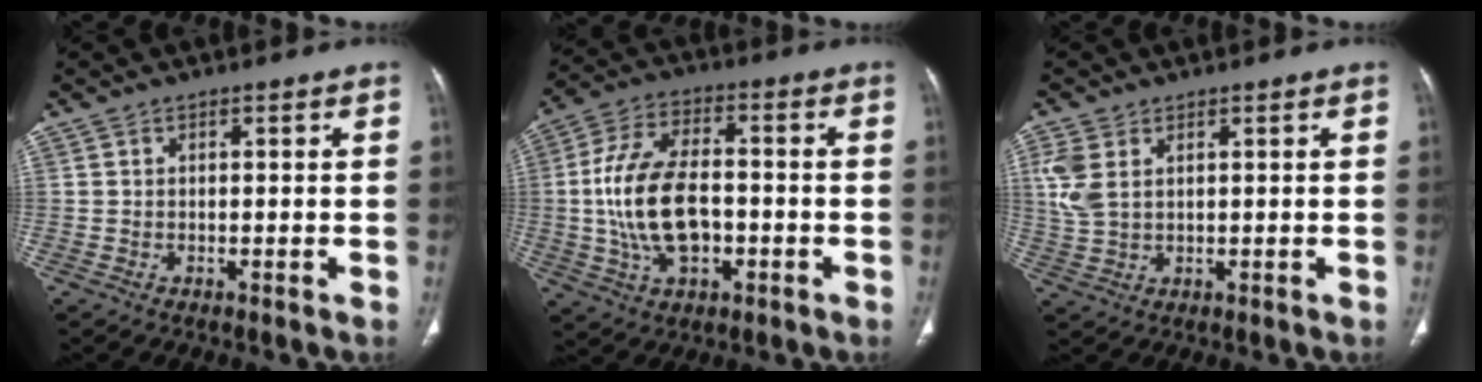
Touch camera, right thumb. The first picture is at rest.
{"total": 15.2, "force": [-1.8, 8.9, 12.2], "torque": [-0.235, 0.023, -0.028]}
{"total": 5.9, "force": [2.0, 3.6, 4.2], "torque": [-0.106, 0.001, 0.047]}